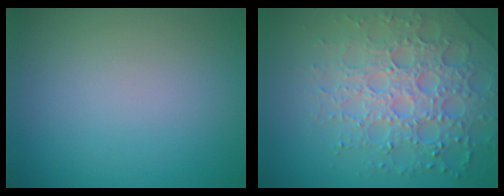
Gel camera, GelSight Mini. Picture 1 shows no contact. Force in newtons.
{"total": 5.4, "press": 5.2, "slide": 1.5}